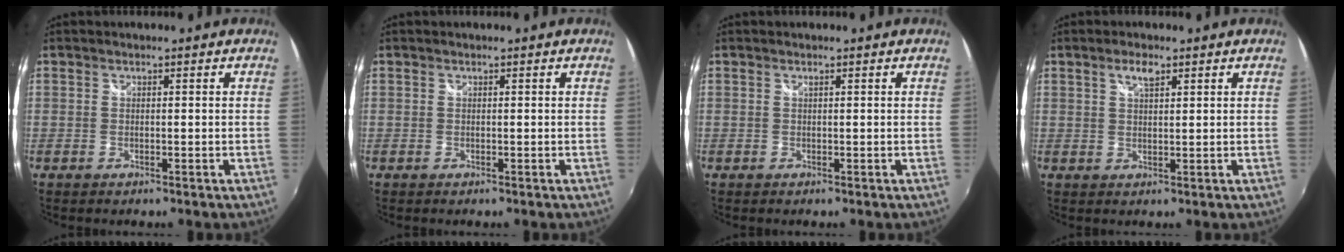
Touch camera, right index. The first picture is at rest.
{"total": 0.0}
{"total": 0.0}
{"total": 2.8, "force": [1.7, 1.0, 2.0], "torque": [-0.034, 0.004, 0.028]}